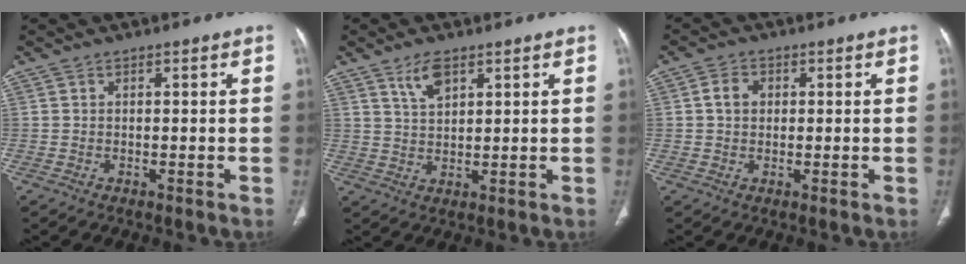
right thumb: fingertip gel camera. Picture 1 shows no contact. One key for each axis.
{"total": 4.8, "fx": 2.9, "fy": 2.0, "fz": 3.2, "tx": -0.053, "ty": -0.014, "tz": 0.059}
{"total": 3.6, "fx": 0.6, "fy": 2.9, "fz": 2.1, "tx": -0.028, "ty": 0.007, "tz": 0.007}